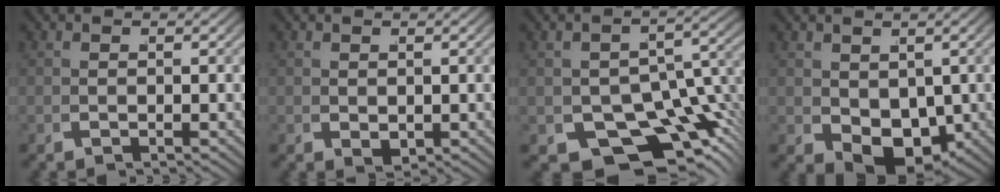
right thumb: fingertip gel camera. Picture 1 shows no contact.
{"total": 1.1, "force": [0.2, 0.8, 0.8], "torque": [-0.019, -0.011, 0.018]}
{"total": 11.9, "force": [-6.3, 7.4, 6.8], "torque": [-0.121, -0.067, -0.065]}
{"total": 5.5, "force": [-0.4, 3.7, 4.1], "torque": [-0.076, -0.036, 0.022]}